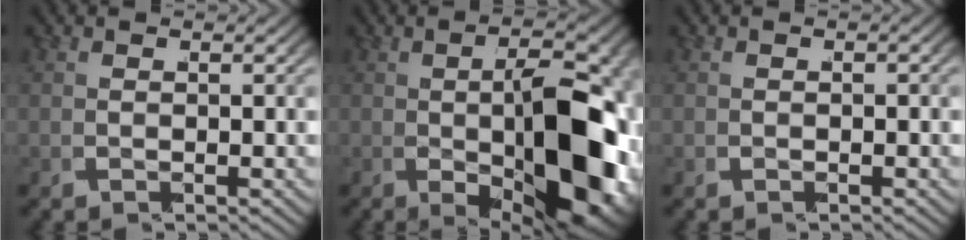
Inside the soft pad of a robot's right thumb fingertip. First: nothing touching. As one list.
[{"total": 15.8, "force": [-3.5, 7.7, 13.3], "torque": [-0.205, -0.035, -0.035]}, {"total": 0.0}]